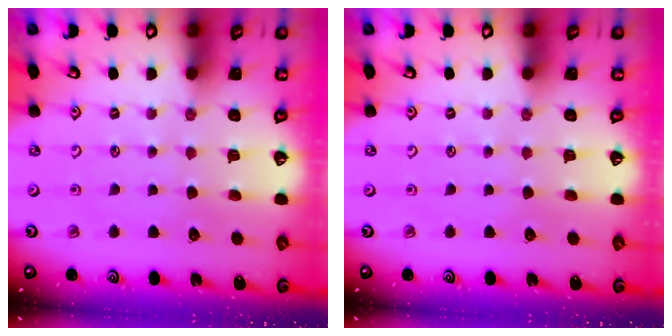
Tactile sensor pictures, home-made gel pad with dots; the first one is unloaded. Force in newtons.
{"total": 0.0}